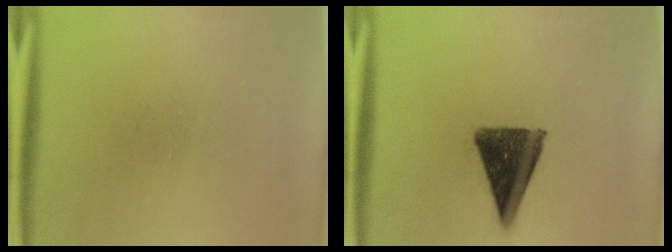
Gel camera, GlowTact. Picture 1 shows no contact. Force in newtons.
{"total": 12.2}